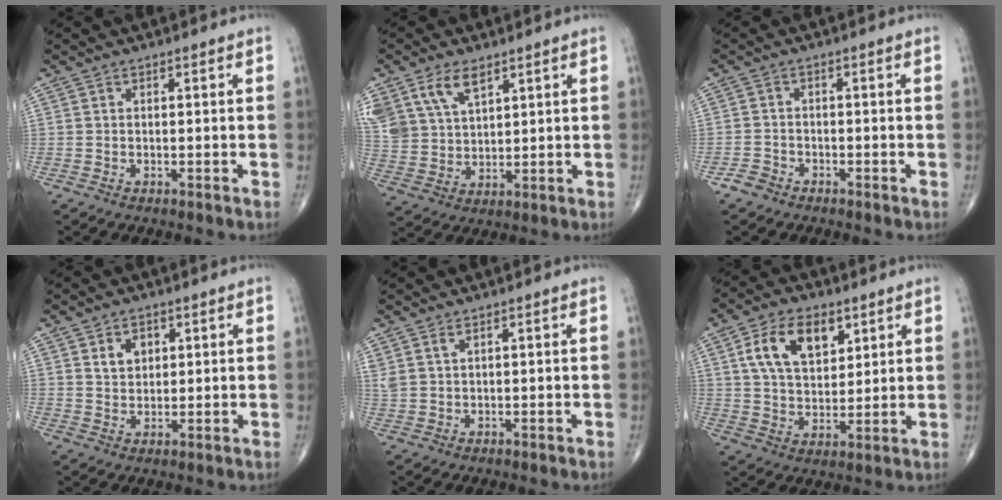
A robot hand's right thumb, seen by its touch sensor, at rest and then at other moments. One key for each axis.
{"total": 12.2, "fx": 6.9, "fy": 7.3, "fz": 7.0, "tx": -0.138, "ty": -0.011, "tz": 0.144}
{"total": 2.4, "fx": -1.7, "fy": 1.5, "fz": 0.4, "tx": -0.009, "ty": 0.007, "tz": -0.034}
{"total": 4.2, "fx": 1.8, "fy": 3.1, "fz": 2.3, "tx": -0.023, "ty": -0.012, "tz": 0.033}
{"total": 2.3, "fx": 1.5, "fy": 1.0, "fz": 1.4, "tx": -0.036, "ty": 0.006, "tz": 0.040}
{"total": 12.0, "fx": 5.0, "fy": 7.1, "fz": 8.3, "tx": -0.127, "ty": -0.014, "tz": 0.095}